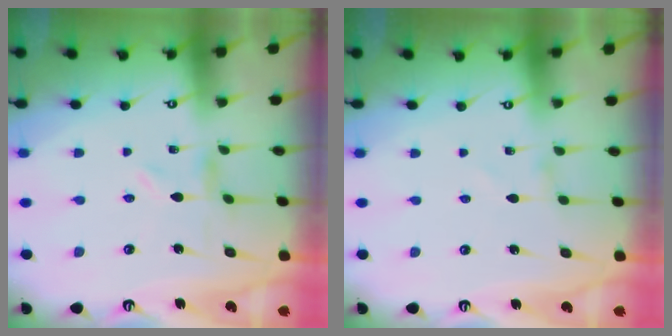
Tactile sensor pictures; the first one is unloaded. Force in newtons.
{"total": 1.4, "press": 1.4, "slide": 0.0}